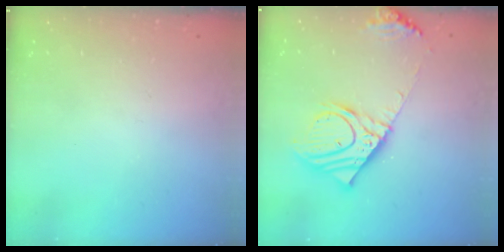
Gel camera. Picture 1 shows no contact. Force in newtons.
{"total": 15.9, "press": 15.6, "slide": 3.1}